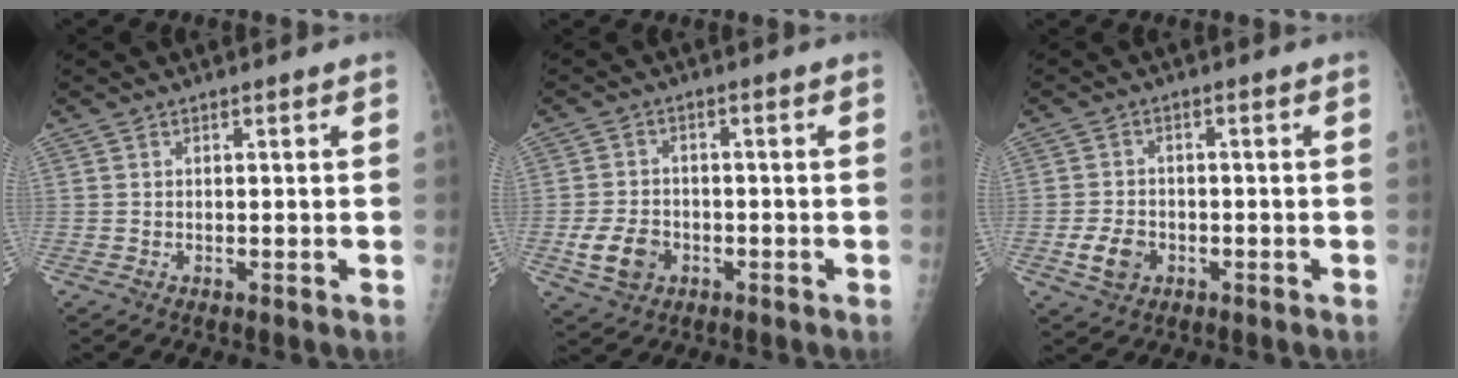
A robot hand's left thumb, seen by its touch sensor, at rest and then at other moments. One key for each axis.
{"total": 6.5, "fx": -2.2, "fy": 5.0, "fz": 3.6, "tx": -0.061, "ty": 0.010, "tz": -0.035}
{"total": 4.9, "fx": -1.7, "fy": 3.7, "fz": 2.8, "tx": -0.045, "ty": 0.008, "tz": -0.028}